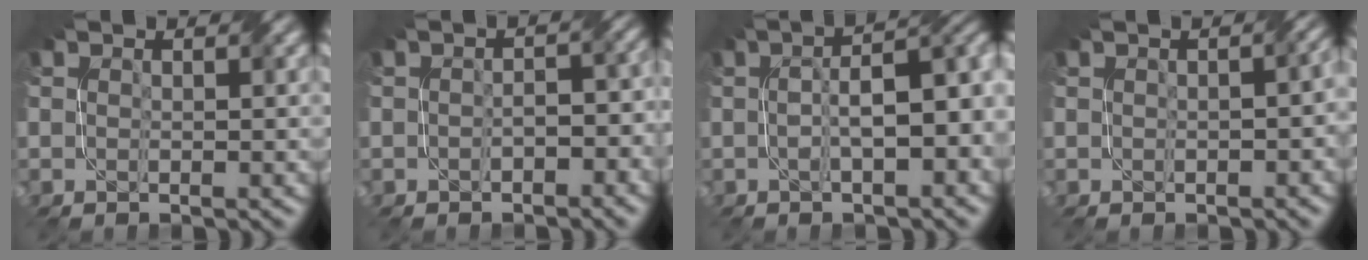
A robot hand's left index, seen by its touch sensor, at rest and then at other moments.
{"total": 2.7, "force": [-1.3, 1.6, 1.8], "torque": [-0.020, 0.005, -0.013]}
{"total": 7.0, "force": [-0.2, 2.5, 6.6], "torque": [-0.084, 0.015, 0.006]}
{"total": 3.5, "force": [-0.1, 1.9, 3.0], "torque": [-0.017, 0.002, 0.008]}